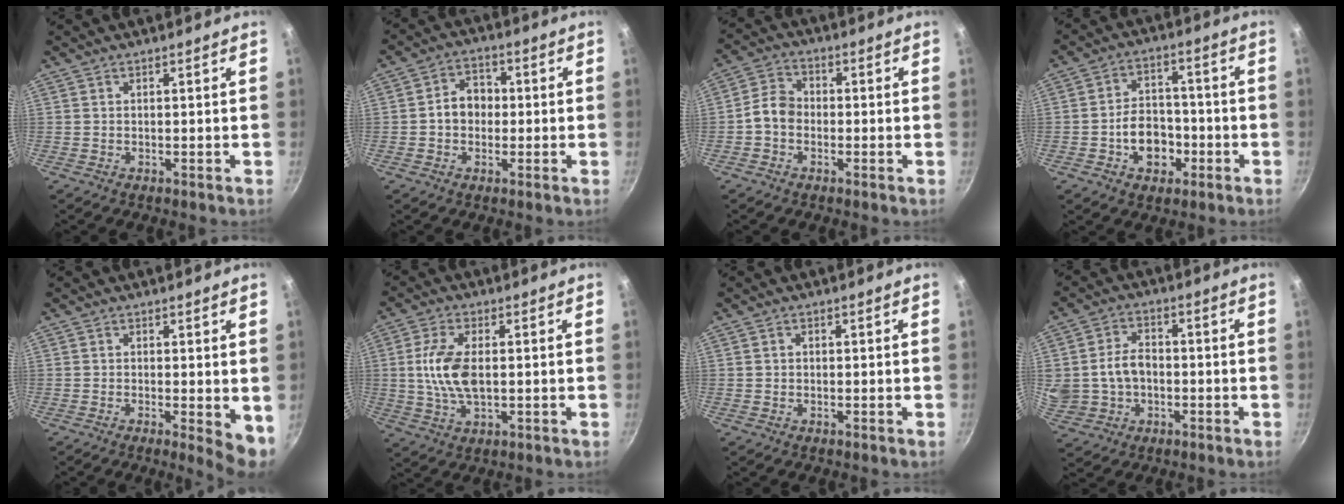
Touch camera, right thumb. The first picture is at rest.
{"total": 6.4, "force": [-0.3, 5.2, 3.7], "torque": [-0.027, 0.019, -0.014]}
{"total": 5.3, "force": [-1.2, 4.2, 3.0], "torque": [-0.034, 0.024, -0.037]}
{"total": 9.3, "force": [-3.1, 6.8, 5.5], "torque": [-0.061, 0.029, -0.051]}
{"total": 5.3, "force": [-0.5, 1.7, 5.0], "torque": [-0.058, -0.008, -0.005]}
{"total": 9.4, "force": [0.5, 4.8, 8.1], "torque": [-0.163, 0.001, 0.006]}
{"total": 0.8, "force": [0.0, 0.8, 0.4], "torque": [-0.005, 0.004, -0.001]}
{"total": 11.8, "force": [-0.6, 9.5, 6.9], "torque": [-0.125, 0.021, -0.002]}